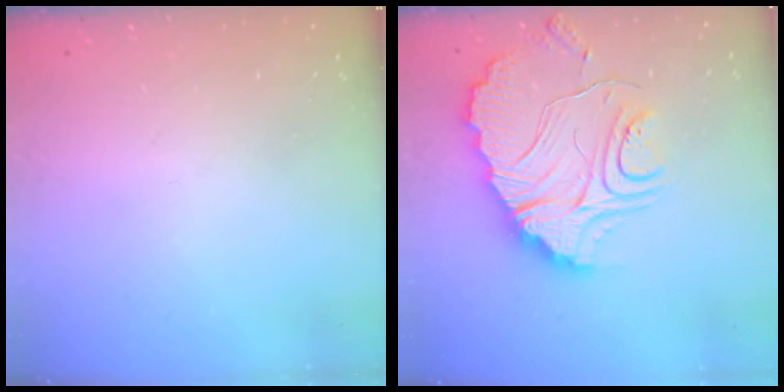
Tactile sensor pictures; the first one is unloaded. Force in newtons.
{"total": 18.5, "press": 18.4, "slide": 1.7}